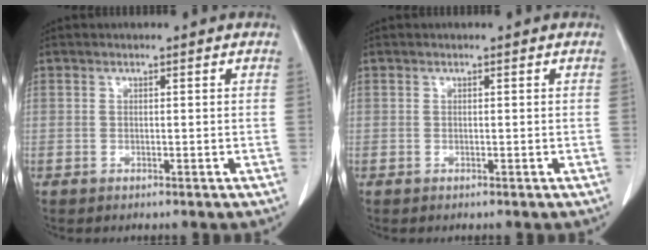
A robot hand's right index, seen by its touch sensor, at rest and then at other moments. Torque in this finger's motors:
{"motor_torque": [0.00, 0.00, 0.00, 0.00]}